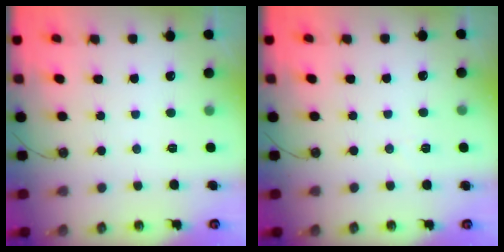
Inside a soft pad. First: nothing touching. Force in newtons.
{"total": 4.4, "press": 4.1, "slide": 1.6}